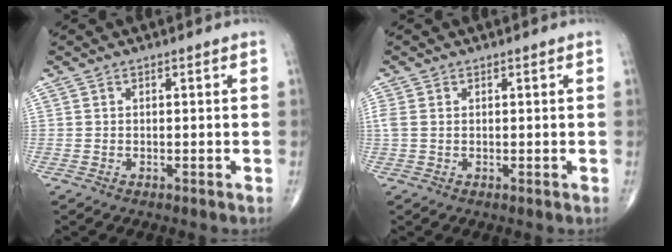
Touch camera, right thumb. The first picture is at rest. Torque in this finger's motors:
{"motor_torque": [1.76, 1.71, -0.12, 0.02, -0.03]}